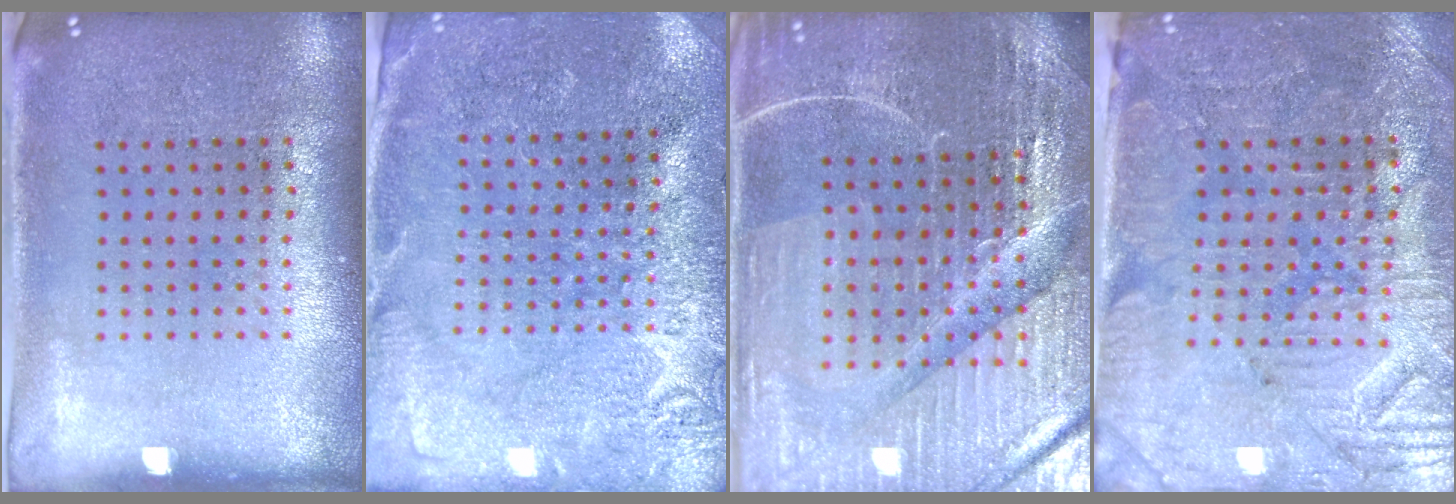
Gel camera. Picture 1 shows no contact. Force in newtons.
{"total": 2.8, "press": 2.8, "slide": 0.1}
{"total": 5.2, "press": 4.9, "slide": 1.6}
{"total": 3.7, "press": 3.5, "slide": 1.3}